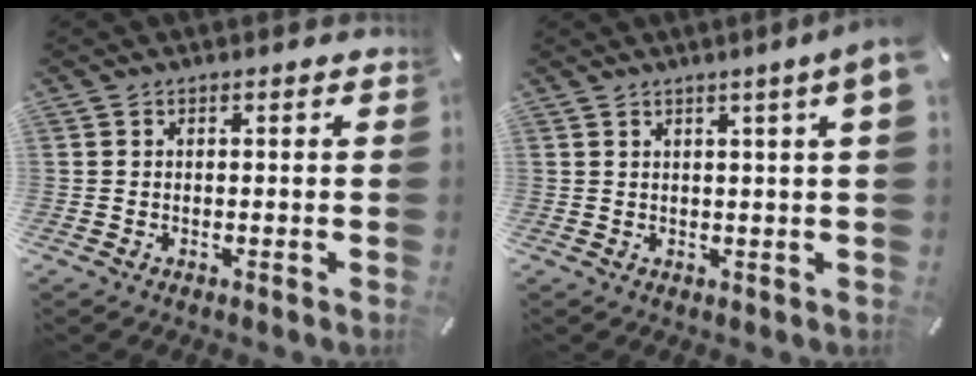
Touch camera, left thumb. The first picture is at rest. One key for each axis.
{"total": 4.4, "fx": 1.9, "fy": -0.2, "fz": 4.0, "tx": -0.068, "ty": -0.006, "tz": 0.030}